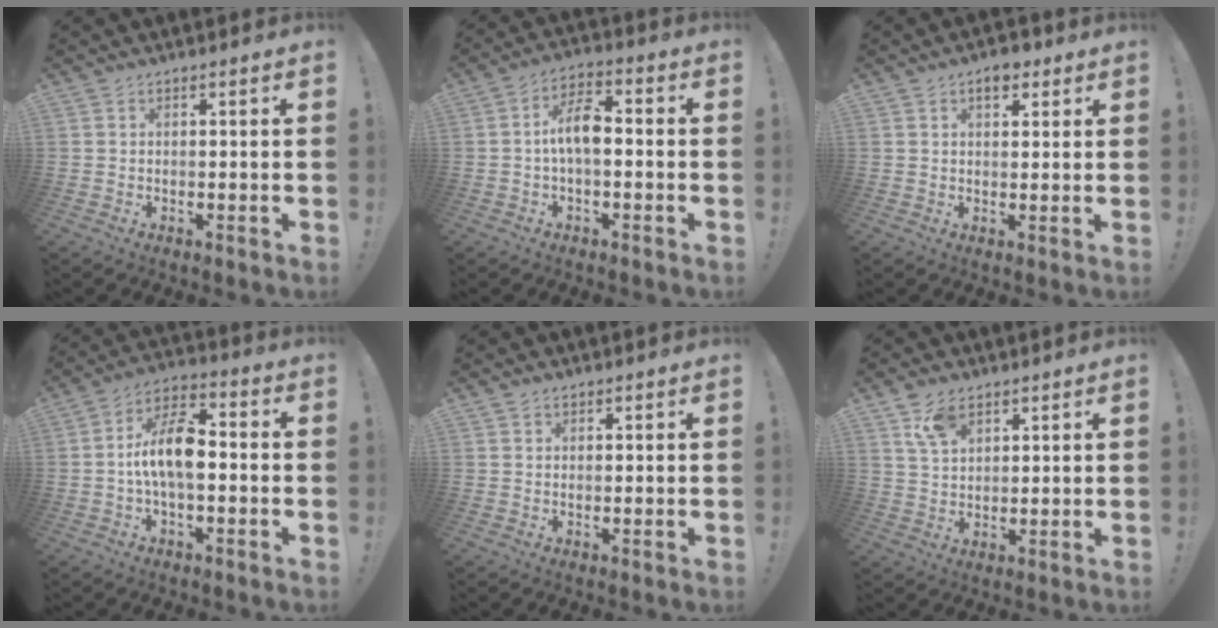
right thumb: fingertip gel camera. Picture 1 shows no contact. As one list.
[{"total": 9.2, "force": [-0.6, 4.2, 8.1], "torque": [-0.147, 0.013, -0.010]}, {"total": 4.2, "force": [2.3, 2.6, 2.4], "torque": [-0.020, -0.009, 0.037]}, {"total": 12.3, "force": [-0.8, 5.9, 10.8], "torque": [-0.193, 0.013, -0.012]}, {"total": 1.2, "force": [1.0, 0.6, -0.1], "torque": [0.007, -0.001, 0.017]}, {"total": 8.0, "force": [4.9, 4.7, 4.2], "torque": [-0.077, -0.015, 0.096]}]